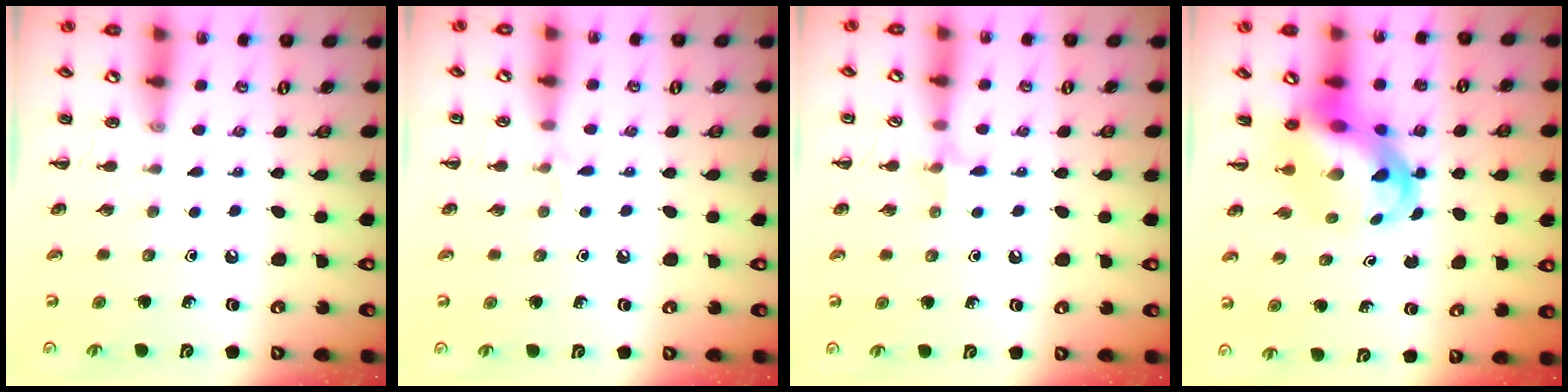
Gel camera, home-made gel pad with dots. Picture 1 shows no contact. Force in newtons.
{"total": 3.9, "press": 3.8, "slide": 1.1}
{"total": 5.5, "press": 5.3, "slide": 1.4}
{"total": 7.3, "press": 7.0, "slide": 2.1}